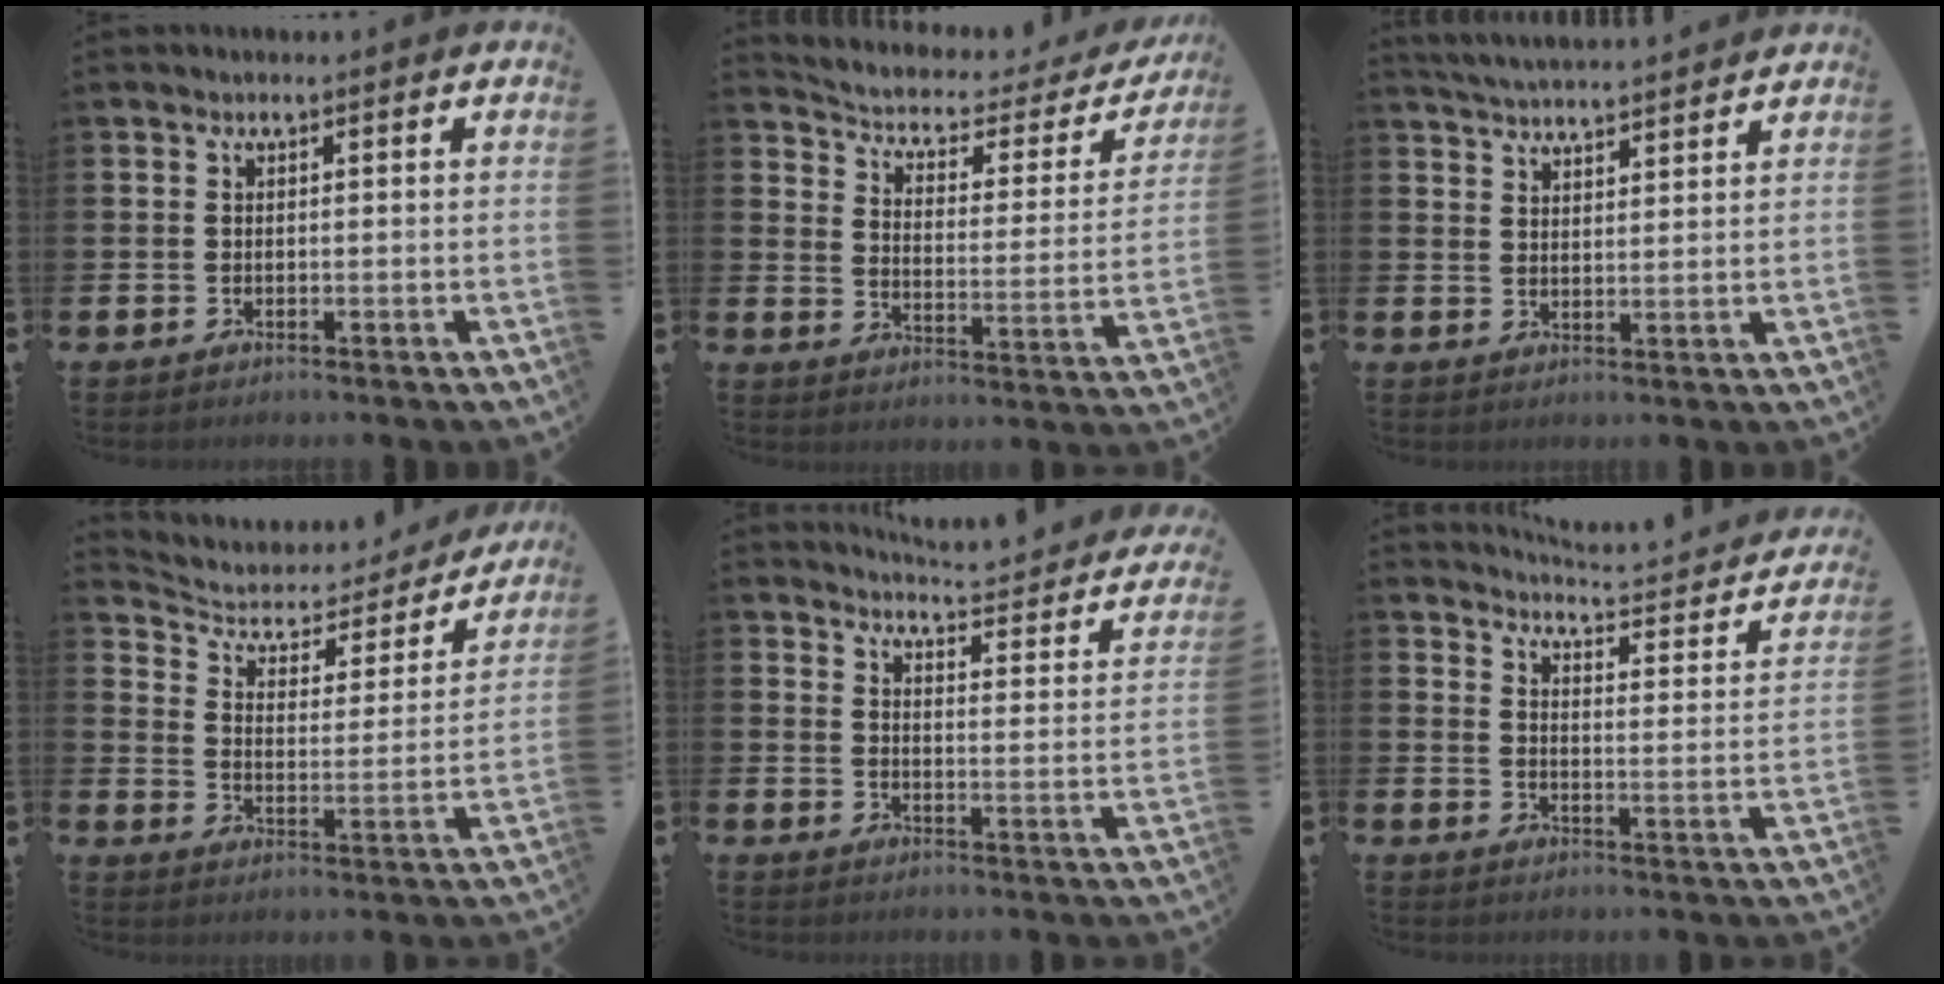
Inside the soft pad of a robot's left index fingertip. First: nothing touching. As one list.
[{"total": 4.2, "force": [3.4, 1.9, 1.7], "torque": [-0.059, -0.027, 0.046]}, {"total": 4.4, "force": [4.4, -0.2, 0.1], "torque": [-0.021, -0.023, 0.080]}, {"total": 5.1, "force": [4.2, 2.5, 1.4], "torque": [-0.057, -0.032, 0.064]}, {"total": 4.0, "force": [3.9, 0.0, 0.8], "torque": [-0.031, -0.039, 0.058]}, {"total": 3.6, "force": [3.4, 0.4, 1.1], "torque": [-0.034, -0.040, 0.048]}]